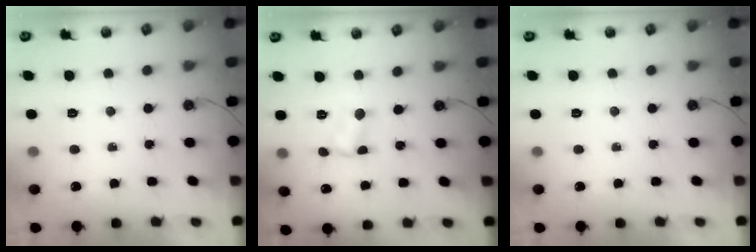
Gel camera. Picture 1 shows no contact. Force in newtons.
{"total": 2.7, "press": 2.7, "slide": 0.4}
{"total": 0.0}